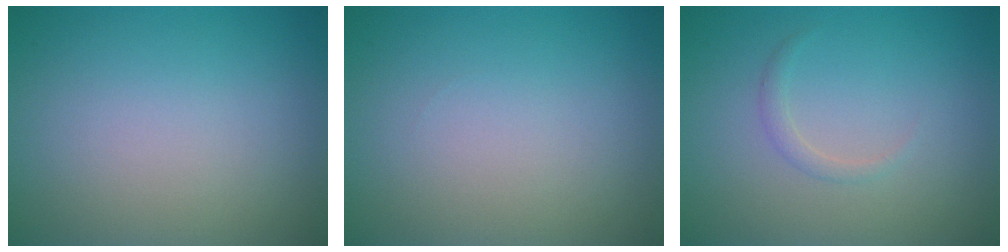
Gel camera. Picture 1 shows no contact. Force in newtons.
{"total": 0.0}
{"total": 0.9, "press": 0.9, "slide": 0.1}